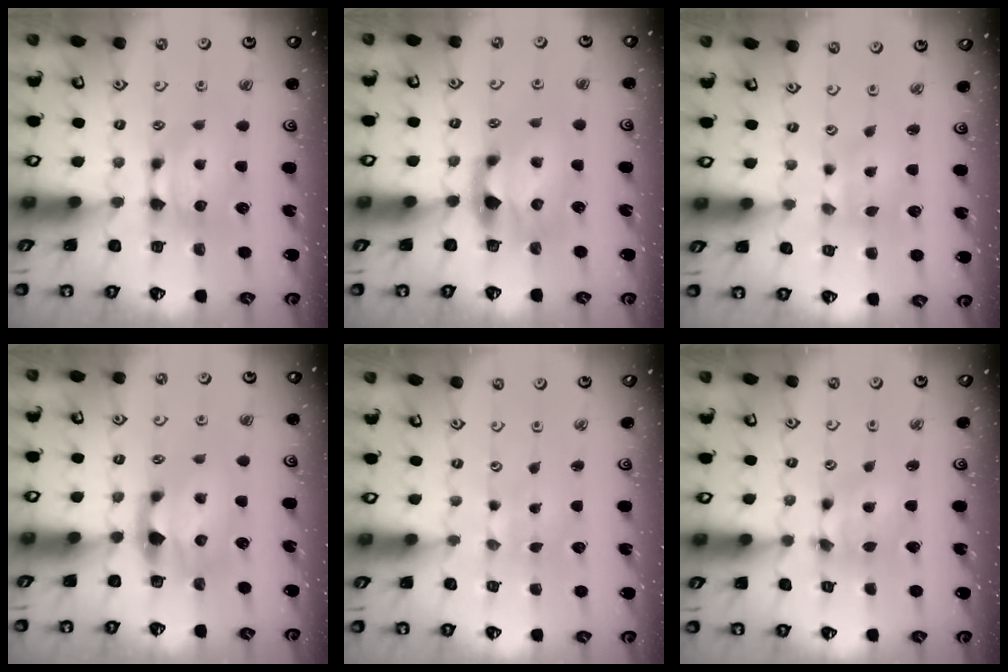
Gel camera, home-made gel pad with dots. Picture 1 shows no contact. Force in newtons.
{"total": 3.1, "press": 2.8, "slide": 1.4}
{"total": 2.7, "press": 2.5, "slide": 1.0}
{"total": 2.2, "press": 1.8, "slide": 1.3}
{"total": 5.3, "press": 5.3, "slide": 0.2}
{"total": 3.4, "press": 3.0, "slide": 1.6}